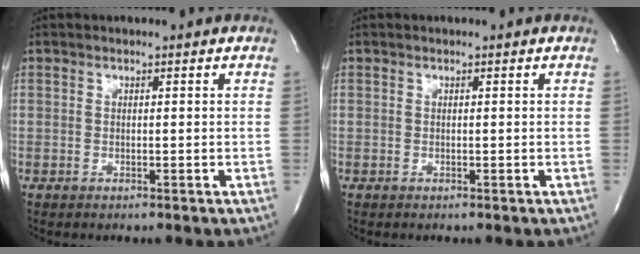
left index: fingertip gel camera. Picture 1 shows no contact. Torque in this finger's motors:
{"motor_torque": [0.00, 0.00, 0.00, 0.00]}